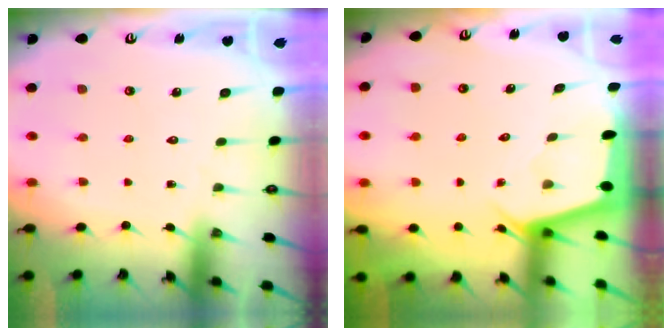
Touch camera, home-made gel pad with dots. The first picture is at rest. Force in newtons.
{"total": 2.3, "press": 2.3, "slide": 0.3}